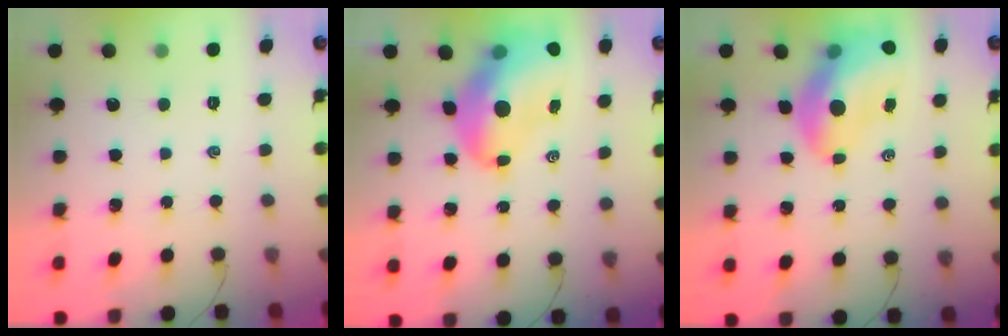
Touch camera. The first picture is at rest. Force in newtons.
{"total": 15.1, "press": 14.5, "slide": 3.9}
{"total": 12.6, "press": 12.0, "slide": 3.9}